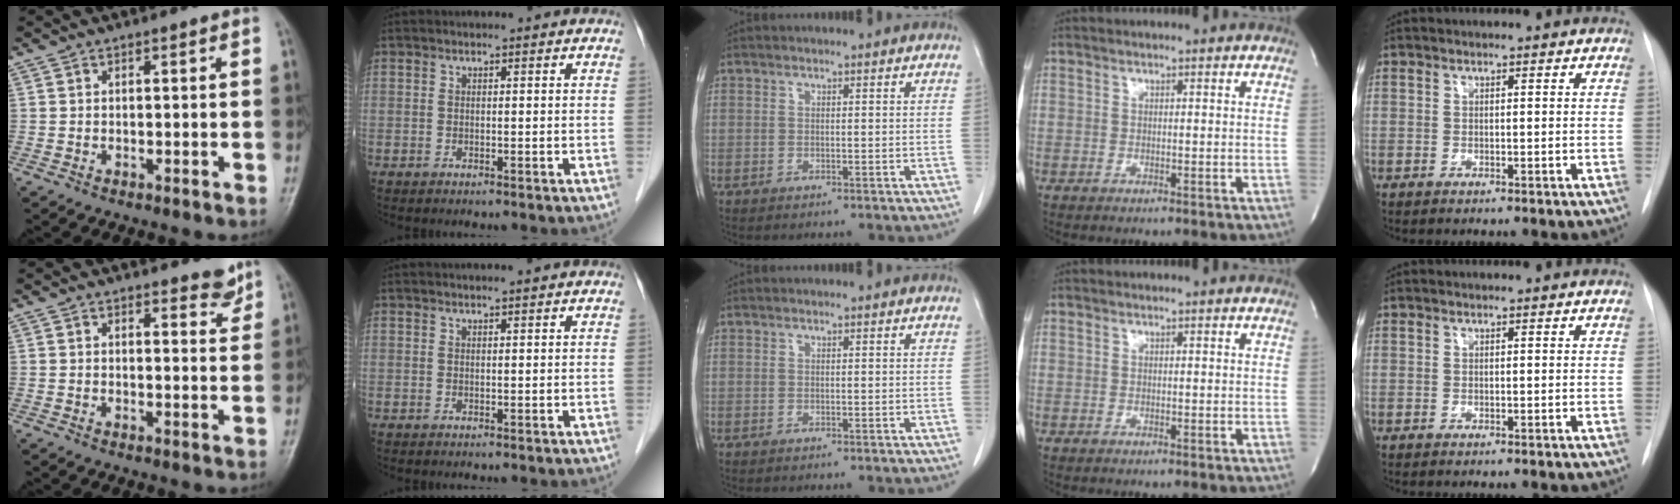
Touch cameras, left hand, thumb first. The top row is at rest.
{"thumb": {"total": 3.5, "force": [3.0, 1.1, 1.5], "torque": [-0.002, -0.023, 0.035]}, "index": {"total": 1.5, "force": [1.3, -0.1, 0.6], "torque": [-0.008, 0.009, 0.023]}}